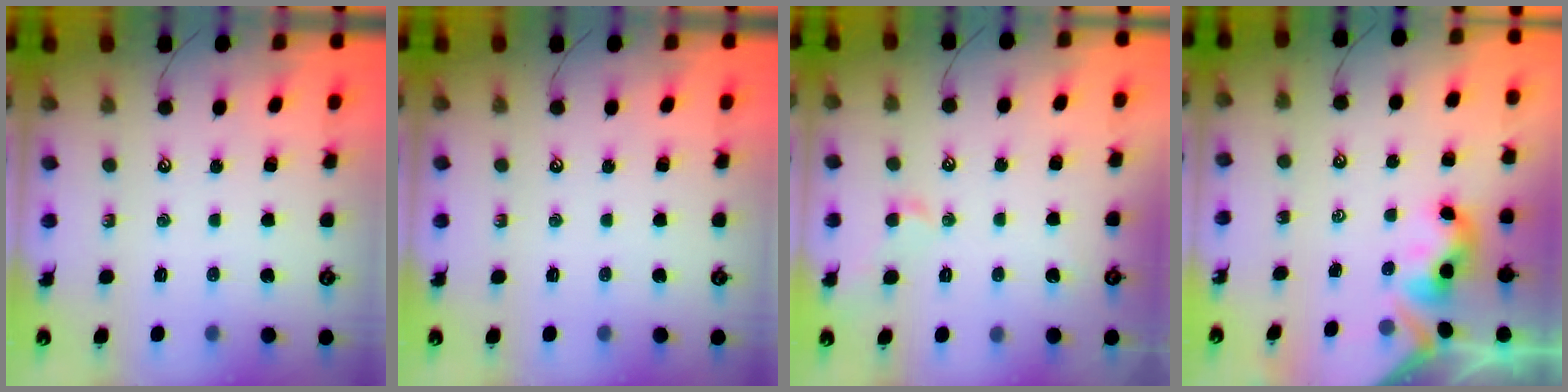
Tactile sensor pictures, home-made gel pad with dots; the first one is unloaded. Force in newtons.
{"total": 0.0}
{"total": 1.0, "press": 0.9, "slide": 0.4}
{"total": 4.7, "press": 4.7, "slide": 0.3}